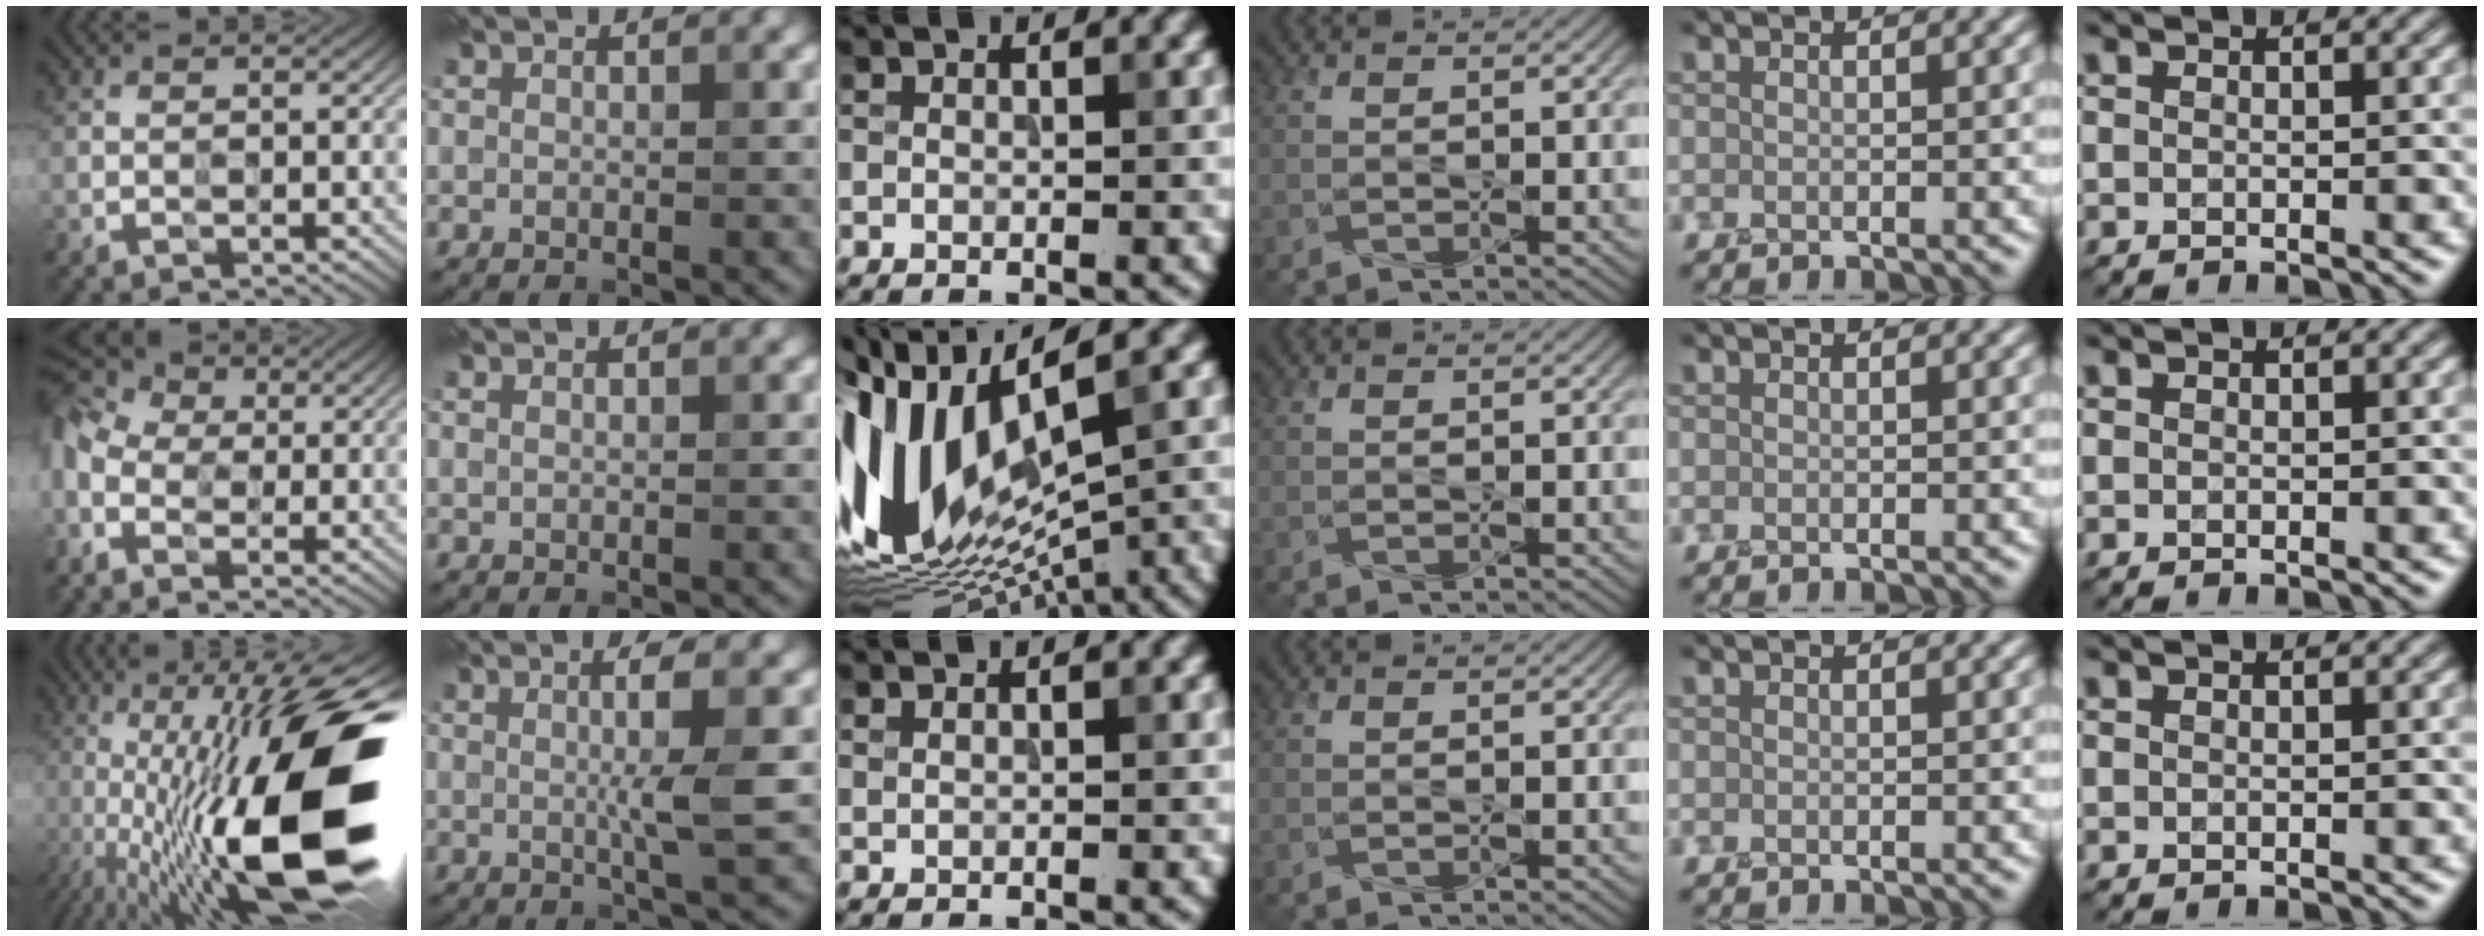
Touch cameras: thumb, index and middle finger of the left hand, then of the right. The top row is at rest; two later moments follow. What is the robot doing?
{"motion": "press", "object": "grip strengthener"}